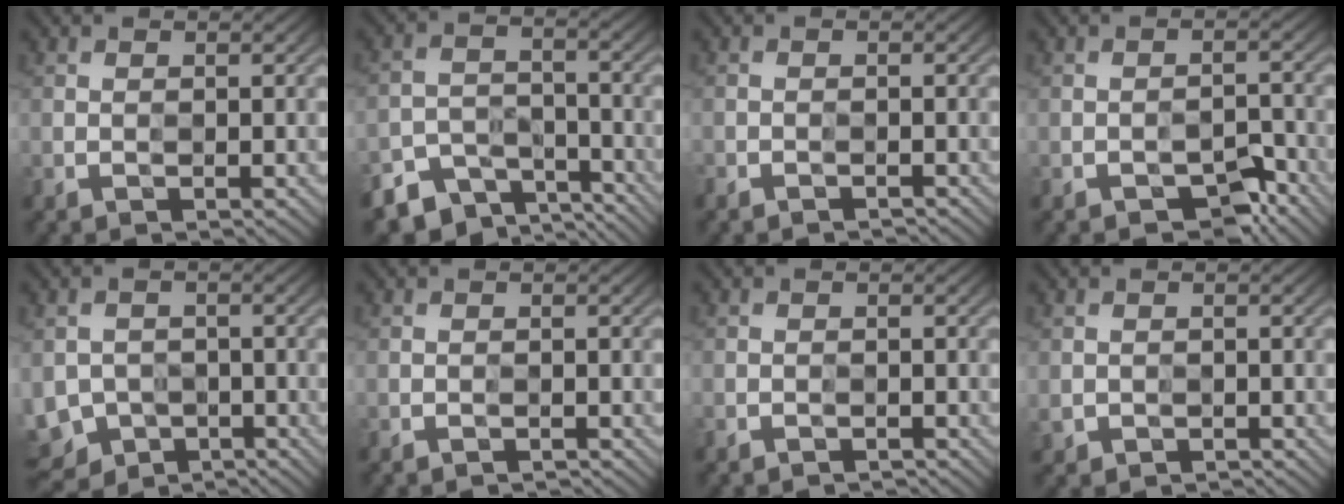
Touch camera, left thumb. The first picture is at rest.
{"total": 6.4, "force": [-5.8, 2.4, 0.7], "torque": [-0.014, -0.010, -0.107]}
{"total": 1.3, "force": [-1.2, -0.2, -0.4], "torque": [0.007, 0.000, -0.023]}
{"total": 2.4, "force": [-2.4, 0.4, 0.0], "torque": [0.010, 0.011, -0.037]}
{"total": 4.2, "force": [-2.4, 3.3, 0.8], "torque": [-0.028, -0.015, -0.047]}
{"total": 0.9, "force": [-0.5, -0.4, -0.6], "torque": [0.010, 0.002, -0.010]}
{"total": 1.2, "force": [-1.0, -0.2, -0.7], "torque": [0.011, 0.000, -0.020]}
{"total": 1.1, "force": [-0.5, 0.9, -0.4], "torque": [0.003, -0.007, -0.008]}